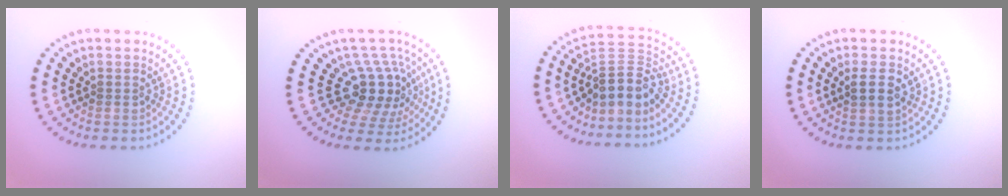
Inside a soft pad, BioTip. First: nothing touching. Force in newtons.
{"total": 4.7, "press": 3.5, "slide": 3.2}
{"total": 3.6, "press": 2.6, "slide": 2.5}
{"total": 2.4, "press": 2.3, "slide": 0.9}